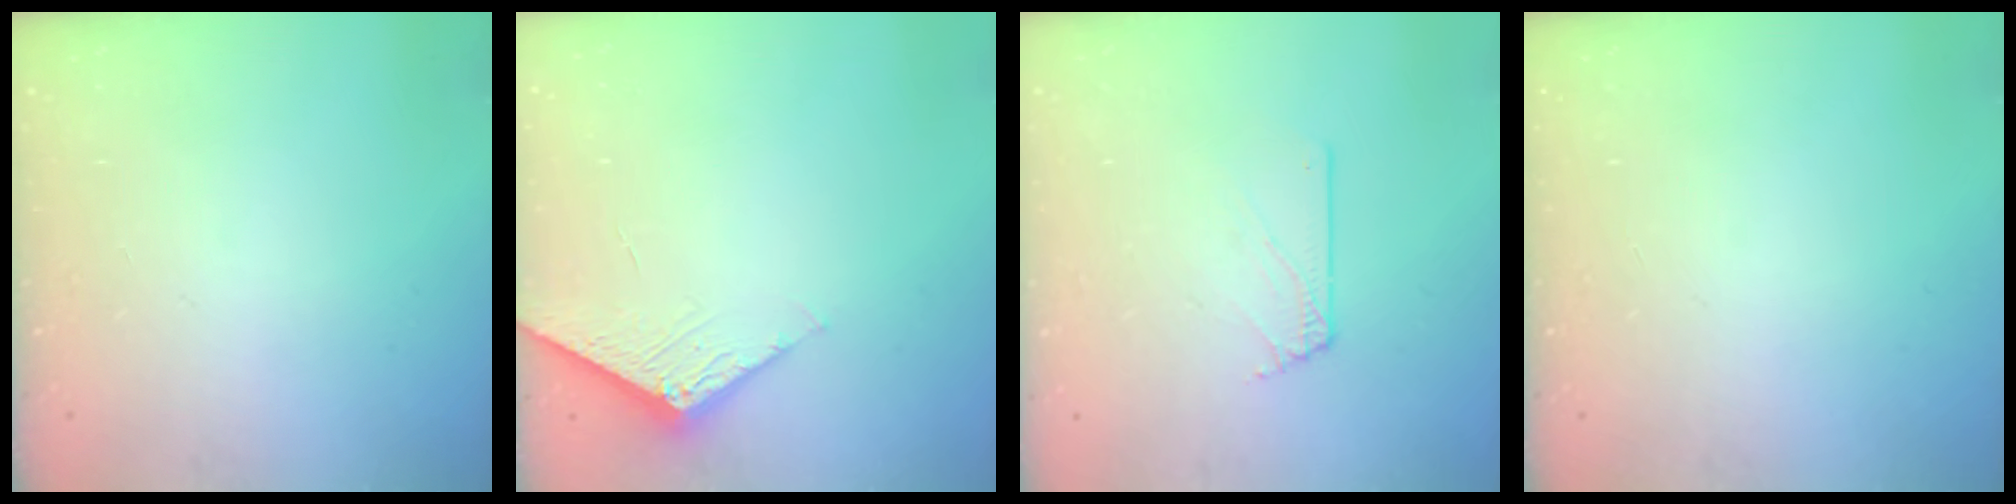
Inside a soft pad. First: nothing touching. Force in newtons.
{"total": 3.6, "press": 3.6, "slide": 0.3}
{"total": 1.6, "press": 1.6, "slide": 0.2}
{"total": 0.0}